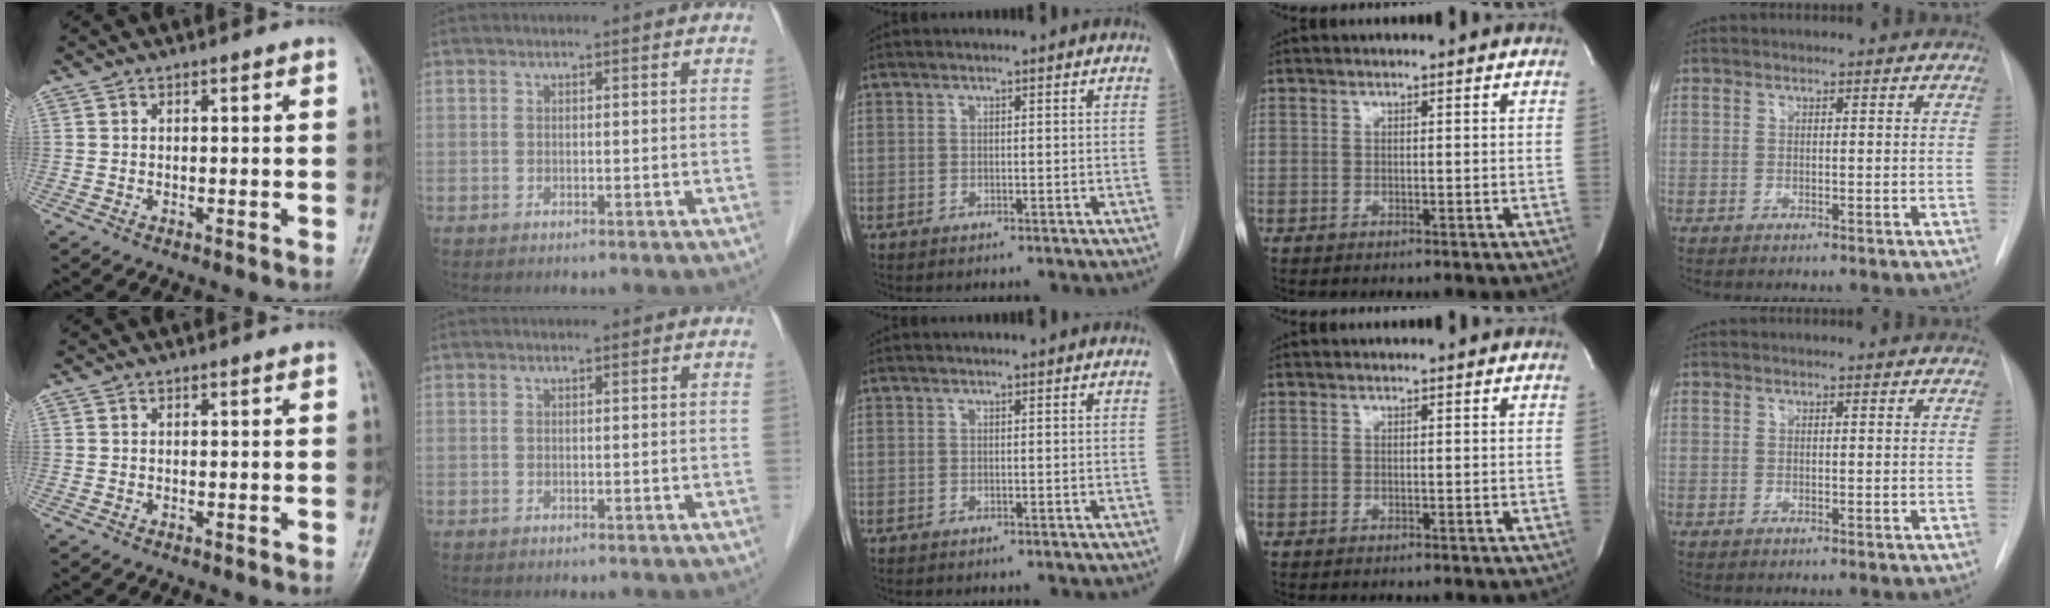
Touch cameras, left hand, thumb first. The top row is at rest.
{}